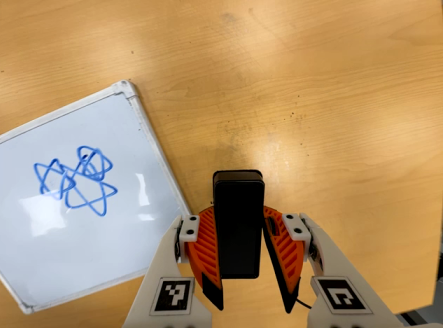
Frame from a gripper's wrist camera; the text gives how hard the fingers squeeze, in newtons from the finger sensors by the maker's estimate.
{"total": 5.8, "left": 5.1, "right": 6.6}